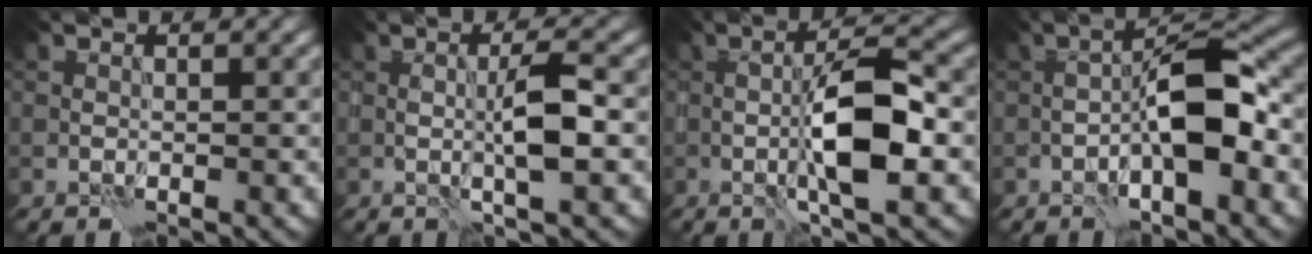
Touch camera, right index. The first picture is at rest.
{"total": 2.6, "force": [0.5, -0.1, 2.5], "torque": [-0.066, -0.004, 0.003]}
{"total": 5.9, "force": [-0.2, 1.1, 5.8], "torque": [-0.117, 0.001, -0.010]}
{"total": 5.6, "force": [-1.3, 1.3, 5.3], "torque": [-0.102, 0.016, -0.032]}